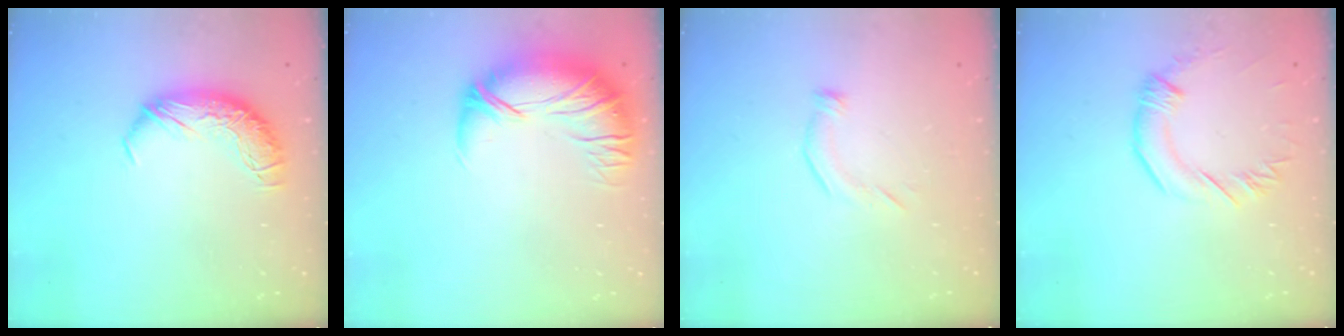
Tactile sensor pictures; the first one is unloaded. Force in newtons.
{"total": 2.8, "press": 0.1, "slide": 2.8}
{"total": 4.7, "press": 4.7, "slide": 0.5}
{"total": 1.0, "press": 1.0, "slide": 0.4}